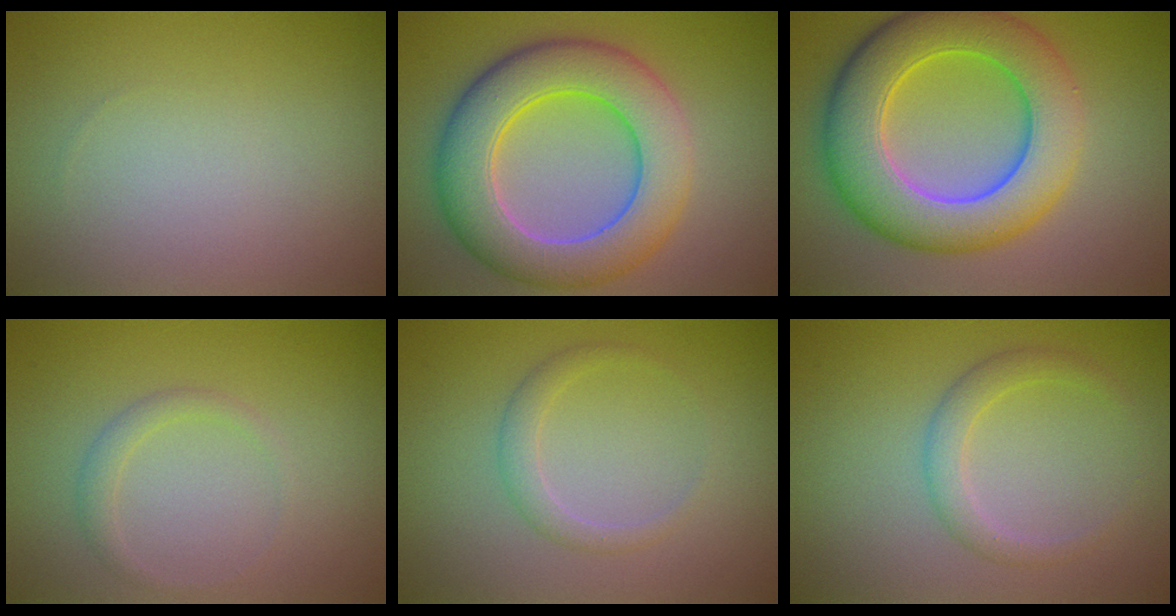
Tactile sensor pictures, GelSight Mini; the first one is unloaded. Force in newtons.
{"total": 9.0, "press": 9.0, "slide": 0.5}
{"total": 9.7, "press": 9.7, "slide": 0.4}
{"total": 1.2, "press": 1.2, "slide": 0.0}
{"total": 1.7, "press": 1.7, "slide": 0.0}
{"total": 2.2, "press": 2.2, "slide": 0.0}